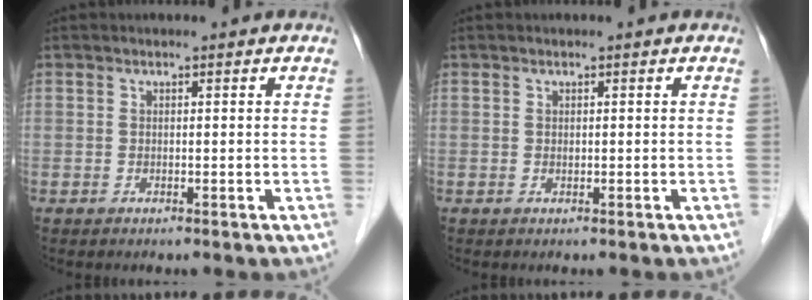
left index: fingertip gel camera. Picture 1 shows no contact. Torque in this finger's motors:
{"motor_torque": [0.18, 0.23, -0.03, 0.01]}